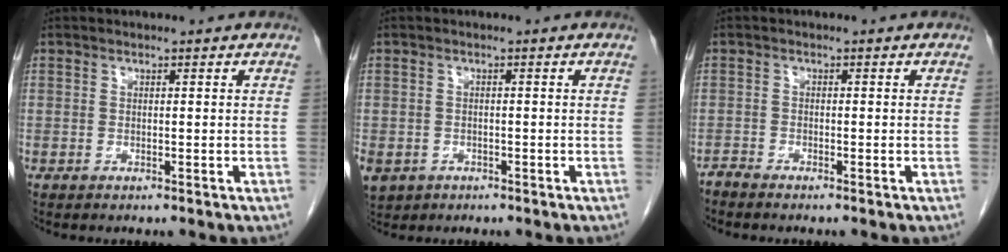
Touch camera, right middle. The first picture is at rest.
{"total": 7.5, "force": [-3.4, 6.1, 2.6], "torque": [-0.076, -0.004, -0.047]}
{"total": 1.1, "force": [-1.1, -0.2, 0.0], "torque": [-0.001, -0.004, -0.021]}